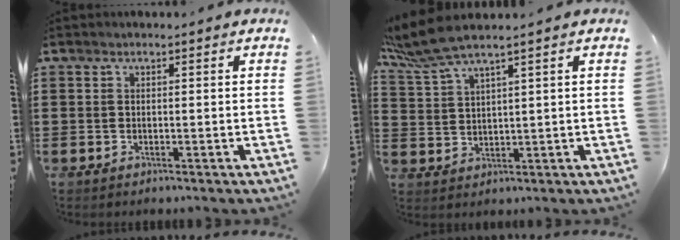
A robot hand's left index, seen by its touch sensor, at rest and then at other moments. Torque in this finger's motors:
{"motor_torque": [1.19, -0.95, 0.67, 0.21]}